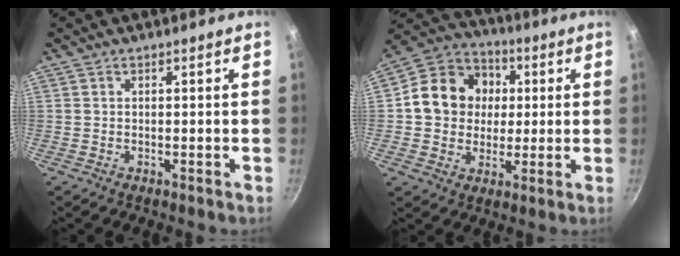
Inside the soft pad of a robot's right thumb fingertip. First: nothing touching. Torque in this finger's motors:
{"motor_torque": [0.00, 0.21, 0.74, -0.64, 0.09]}